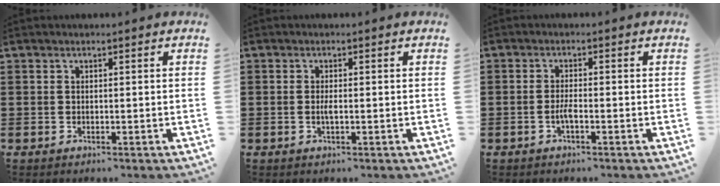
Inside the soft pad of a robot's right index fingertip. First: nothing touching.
{"total": 1.4, "force": [-0.4, 0.2, 1.4], "torque": [-0.027, -0.004, -0.007]}
{"total": 2.2, "force": [-1.0, 0.2, 1.9], "torque": [-0.044, -0.007, -0.019]}